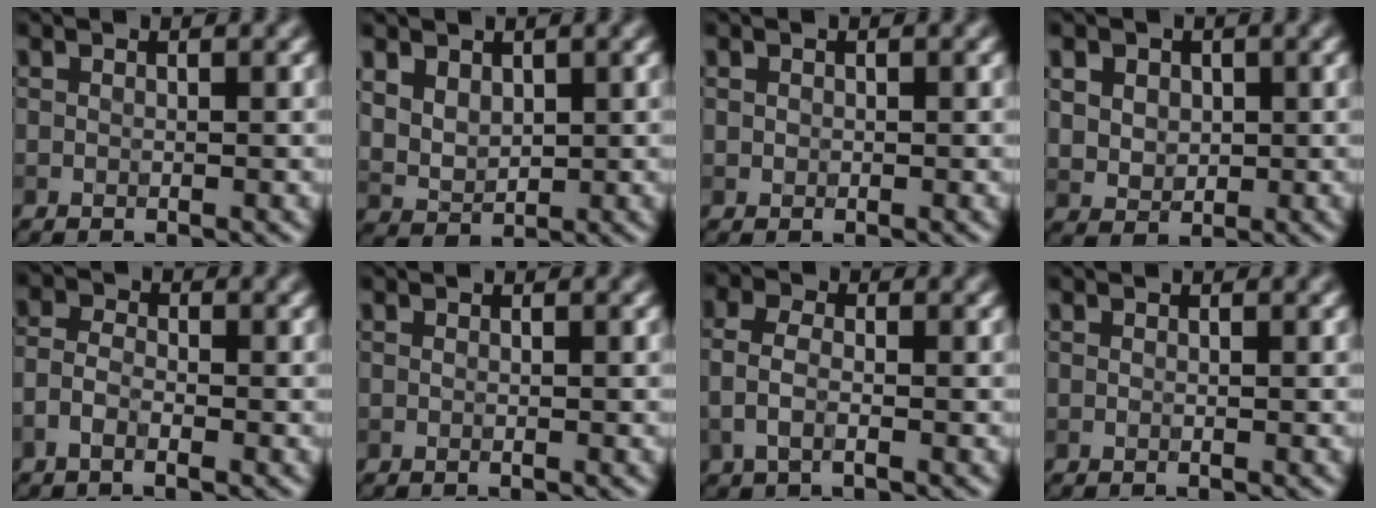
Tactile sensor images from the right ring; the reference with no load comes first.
{"total": 3.2, "force": [1.4, 2.3, 1.7], "torque": [-0.043, -0.007, 0.032]}
{"total": 0.5, "force": [0.1, 0.5, 0.1], "torque": [0.003, -0.003, 0.001]}
{"total": 4.7, "force": [2.0, 3.7, 2.2], "torque": [-0.059, 0.013, 0.033]}
{"total": 2.4, "force": [-1.2, 1.2, 1.7], "torque": [-0.034, 0.002, -0.033]}
{"total": 0.0}
{"total": 2.6, "force": [-0.6, 1.4, 2.1], "torque": [-0.048, 0.002, -0.017]}
{"total": 0.0}